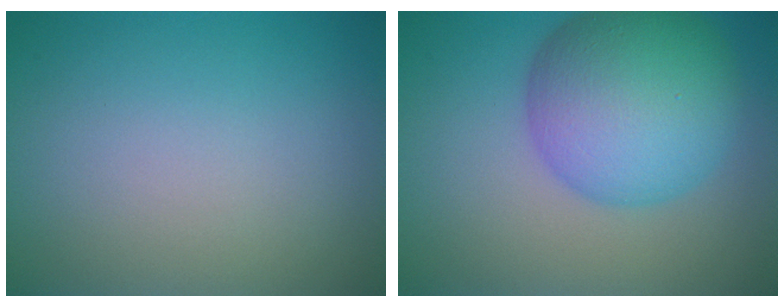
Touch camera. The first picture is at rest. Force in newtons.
{"total": 9.9, "press": 9.9, "slide": 0.2}